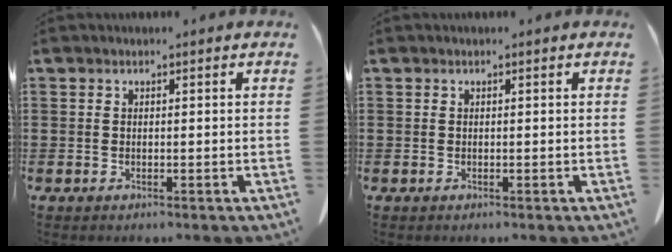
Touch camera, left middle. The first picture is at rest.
{"total": 0.0}